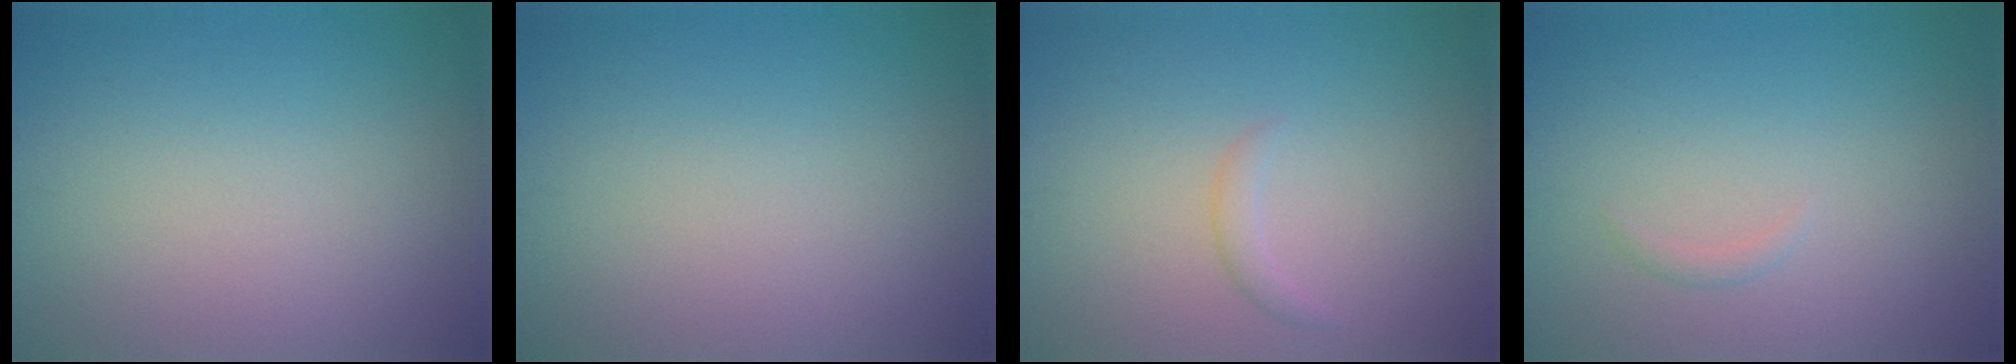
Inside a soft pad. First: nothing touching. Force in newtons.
{"total": 0.0}
{"total": 1.0, "press": 1.0, "slide": 0.1}
{"total": 0.6, "press": 0.6, "slide": 0.1}